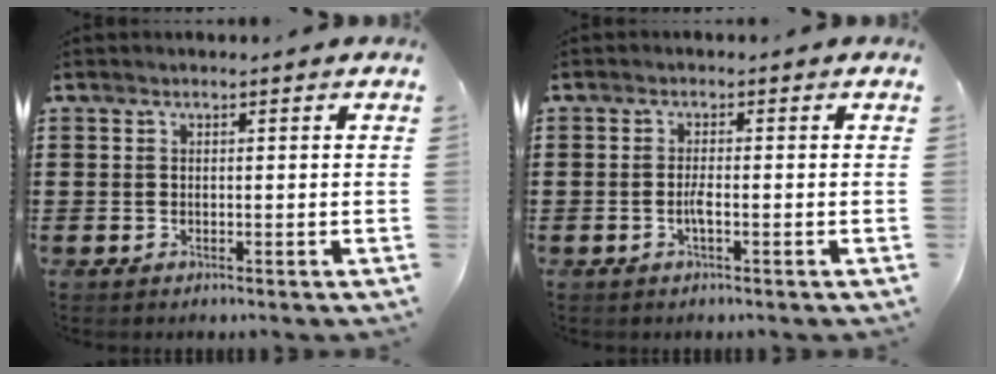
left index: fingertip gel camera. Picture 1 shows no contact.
{"total": 1.8, "force": [-0.6, 0.3, 1.7], "torque": [-0.041, -0.002, -0.013]}